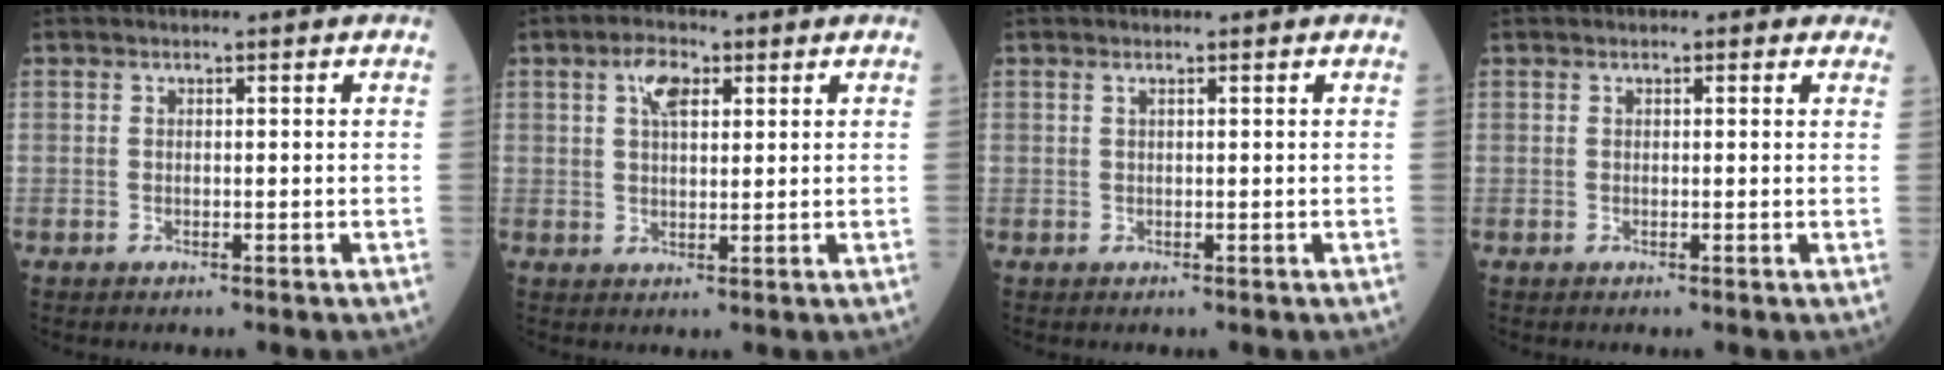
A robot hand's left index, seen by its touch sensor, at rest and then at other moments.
{"total": 4.3, "force": [1.8, 2.0, 3.4], "torque": [-0.069, 0.009, 0.031]}
{"total": 0.0}
{"total": 0.9, "force": [0.5, 0.7, 0.3], "torque": [0.003, 0.002, -0.003]}